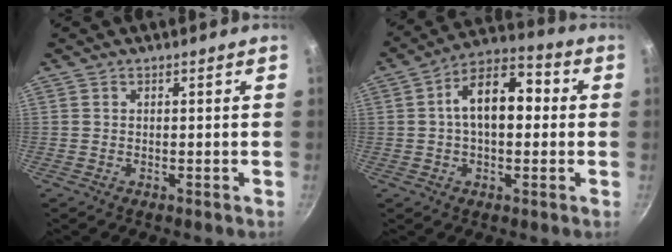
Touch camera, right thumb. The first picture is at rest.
{"total": 12.8, "force": [1.2, 7.4, 10.4], "torque": [-0.154, 0.035, 0.008]}